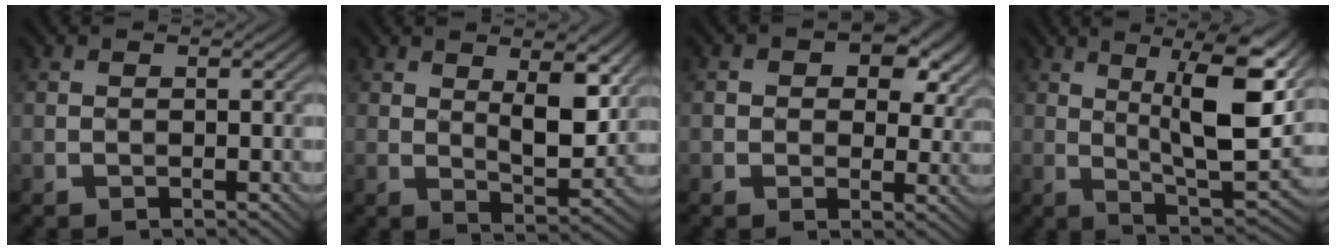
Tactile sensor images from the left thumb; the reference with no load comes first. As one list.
[{"total": 7.3, "force": [2.8, 3.0, 6.1], "torque": [-0.105, -0.009, 0.051]}, {"total": 8.5, "force": [3.3, 5.7, 5.4], "torque": [-0.084, 0.001, 0.048]}, {"total": 13.6, "force": [5.1, 3.7, 12.0], "torque": [-0.181, 0.000, 0.088]}]